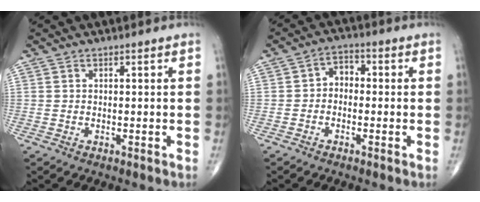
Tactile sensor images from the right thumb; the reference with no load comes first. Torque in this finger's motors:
{"motor_torque": [-0.32, 0.20, 0.05, -0.25, 0.04]}